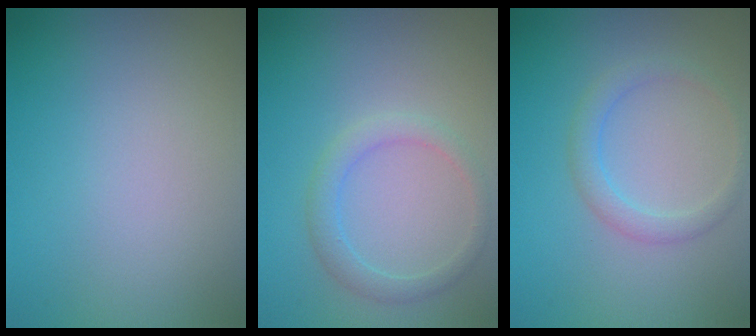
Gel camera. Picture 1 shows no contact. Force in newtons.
{"total": 2.2, "press": 2.2, "slide": 0.1}
{"total": 2.0, "press": 2.0, "slide": 0.1}